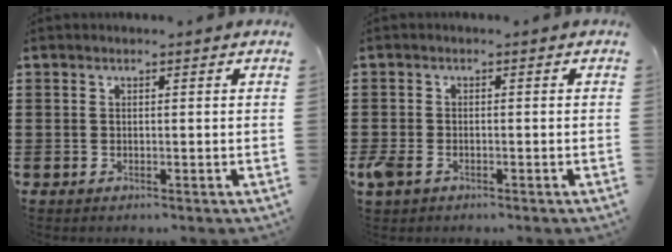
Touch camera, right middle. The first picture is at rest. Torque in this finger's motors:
{"motor_torque": [0.52, -0.33, 0.07, 0.04]}